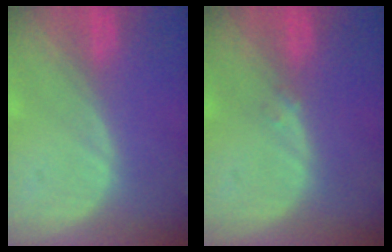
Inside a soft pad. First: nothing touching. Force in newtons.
{"total": 0.8, "press": 0.7, "slide": 0.4}